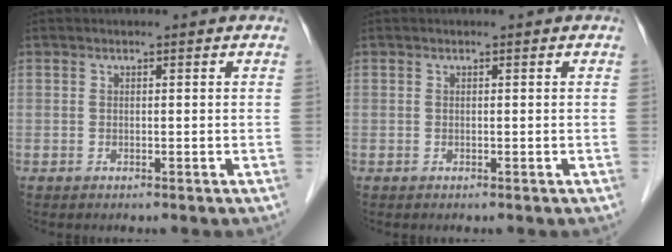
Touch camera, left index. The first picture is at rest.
{"total": 0.0}